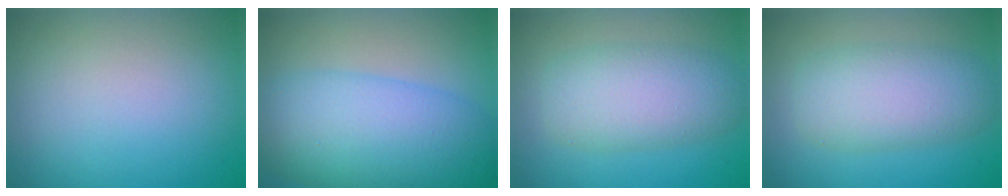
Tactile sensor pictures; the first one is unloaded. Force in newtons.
{"total": 9.7, "press": 9.7, "slide": 0.1}
{"total": 5.7, "press": 5.7, "slide": 0.1}
{"total": 5.7, "press": 5.7, "slide": 0.1}